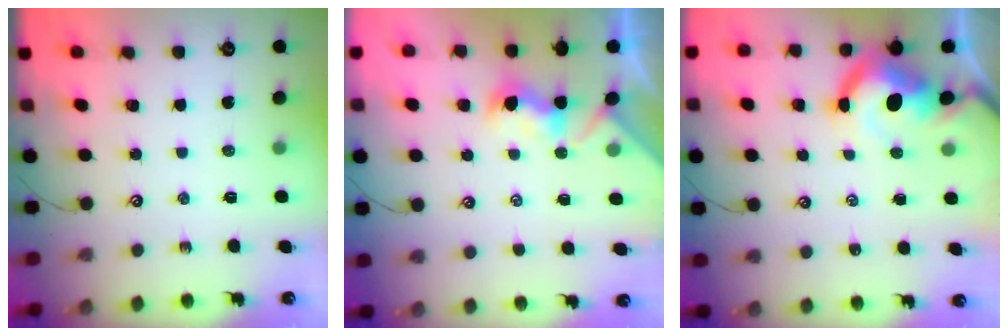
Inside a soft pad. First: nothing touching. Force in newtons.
{"total": 2.3, "press": 2.2, "slide": 0.8}
{"total": 10.4, "press": 10.3, "slide": 1.6}